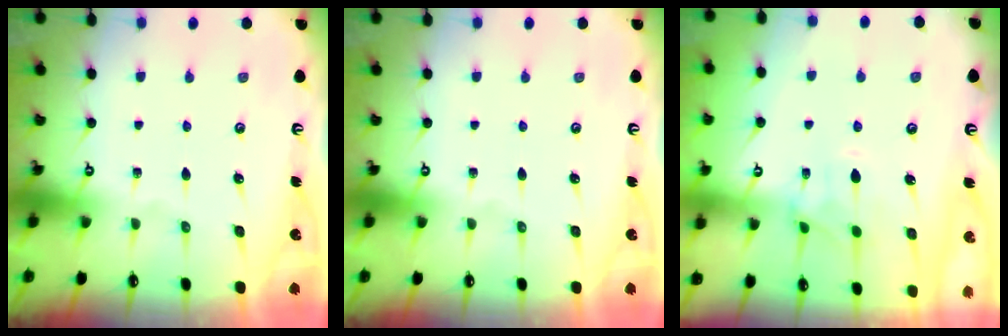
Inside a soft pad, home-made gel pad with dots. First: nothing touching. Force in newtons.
{"total": 0.0}
{"total": 1.6, "press": 1.3, "slide": 1.0}